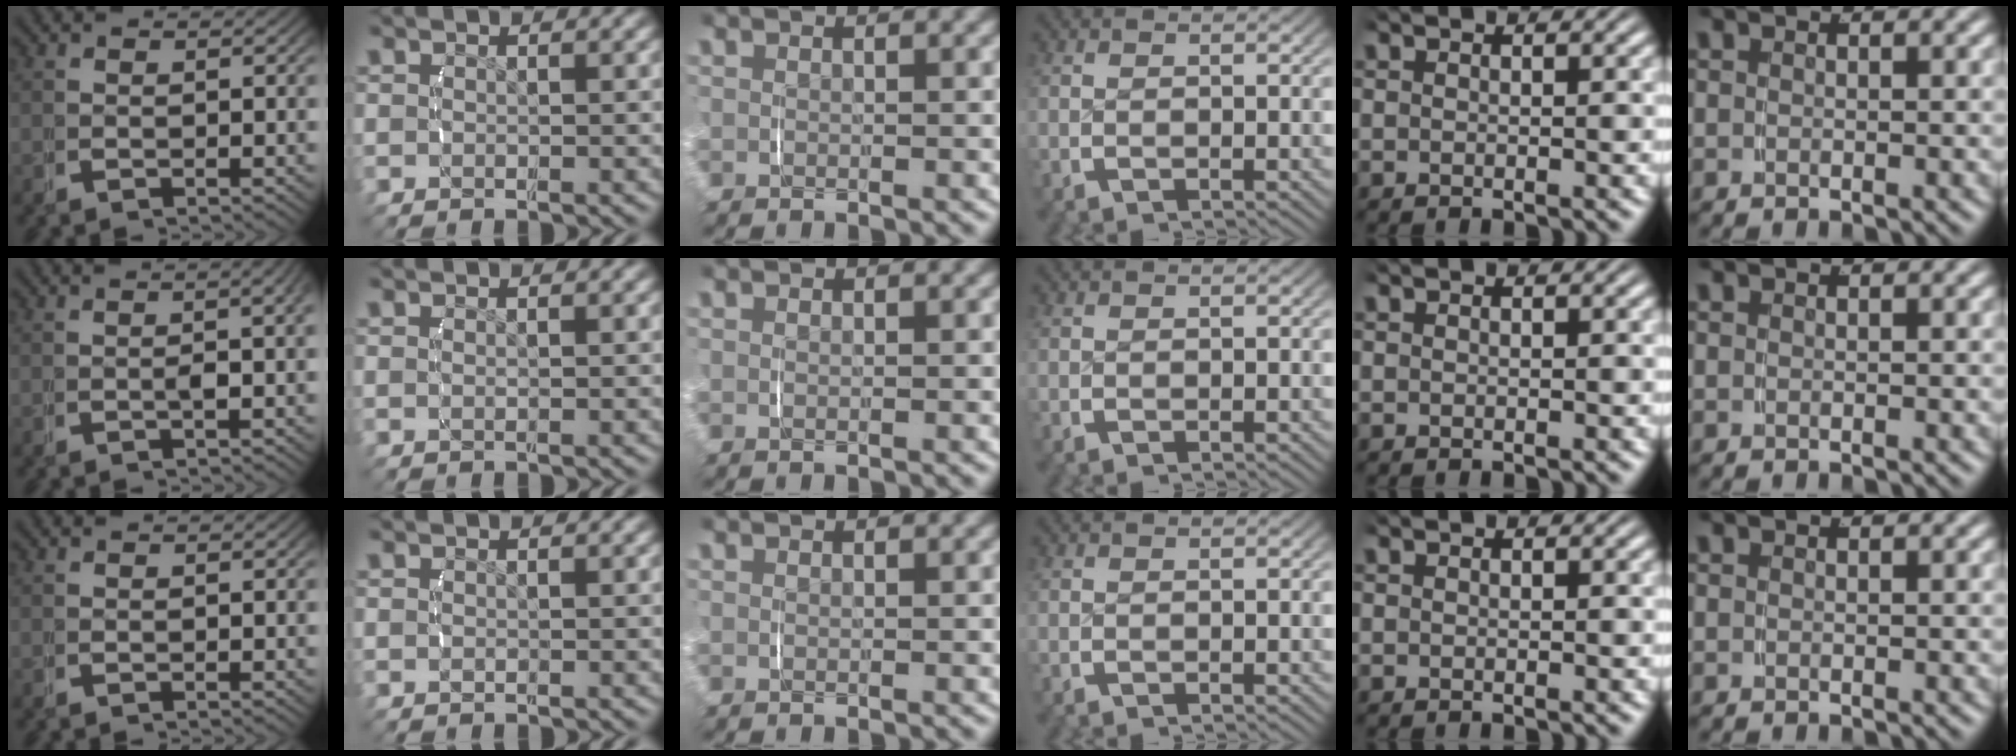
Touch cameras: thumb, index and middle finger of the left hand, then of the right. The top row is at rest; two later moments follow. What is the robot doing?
{"motion": "lift_and_place", "object": "jewelry box"}